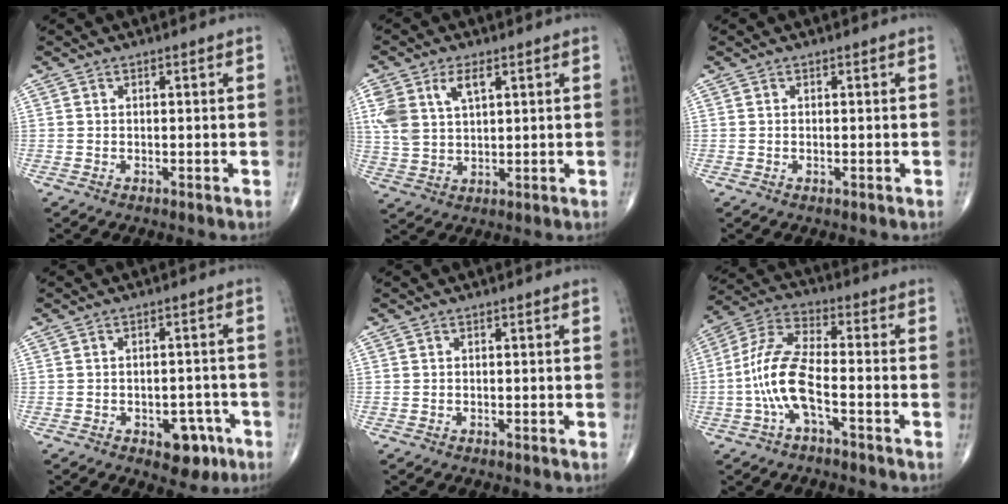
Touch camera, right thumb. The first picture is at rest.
{"total": 8.8, "force": [3.6, 4.9, 6.4], "torque": [-0.137, 0.001, 0.077]}
{"total": 0.0}
{"total": 6.4, "force": [-3.1, 3.8, 4.1], "torque": [-0.023, 0.020, -0.034]}
{"total": 0.0}
{"total": 11.0, "force": [-3.2, 3.7, 9.8], "torque": [-0.219, 0.040, -0.067]}